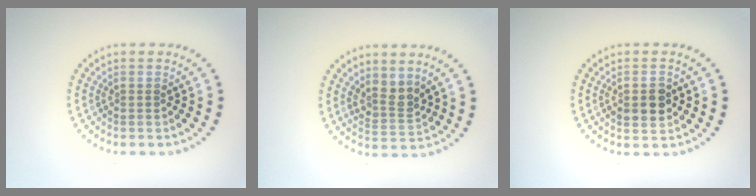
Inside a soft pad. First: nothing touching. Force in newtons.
{"total": 2.5, "press": 1.9, "slide": 1.6}
{"total": 2.7, "press": 2.7, "slide": 0.2}